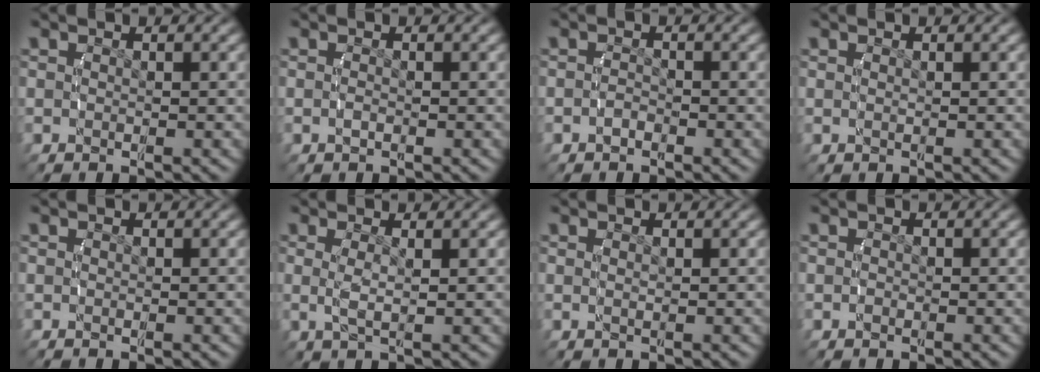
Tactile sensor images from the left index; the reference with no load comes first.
{"total": 0.6, "force": [-0.4, -0.1, 0.4], "torque": [-0.013, -0.003, -0.005]}
{"total": 0.9, "force": [-0.8, 0.3, 0.3], "torque": [-0.007, -0.001, -0.015]}
{"total": 0.6, "force": [0.1, -0.4, 0.5], "torque": [-0.013, -0.006, 0.007]}
{"total": 0.0}
{"total": 2.2, "force": [0.4, 0.1, 2.1], "torque": [-0.052, -0.008, 0.016]}
{"total": 0.9, "force": [0.3, -0.5, 0.7], "torque": [-0.015, -0.005, 0.010]}
{"total": 0.0}